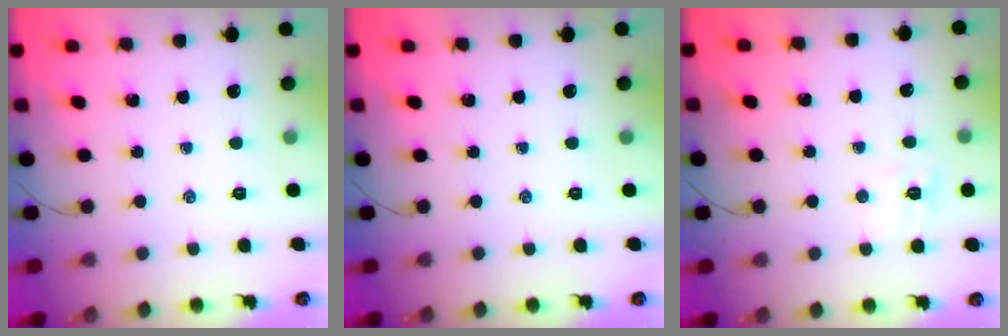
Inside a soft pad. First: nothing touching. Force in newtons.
{"total": 0.0}
{"total": 5.9, "press": 5.7, "slide": 1.5}